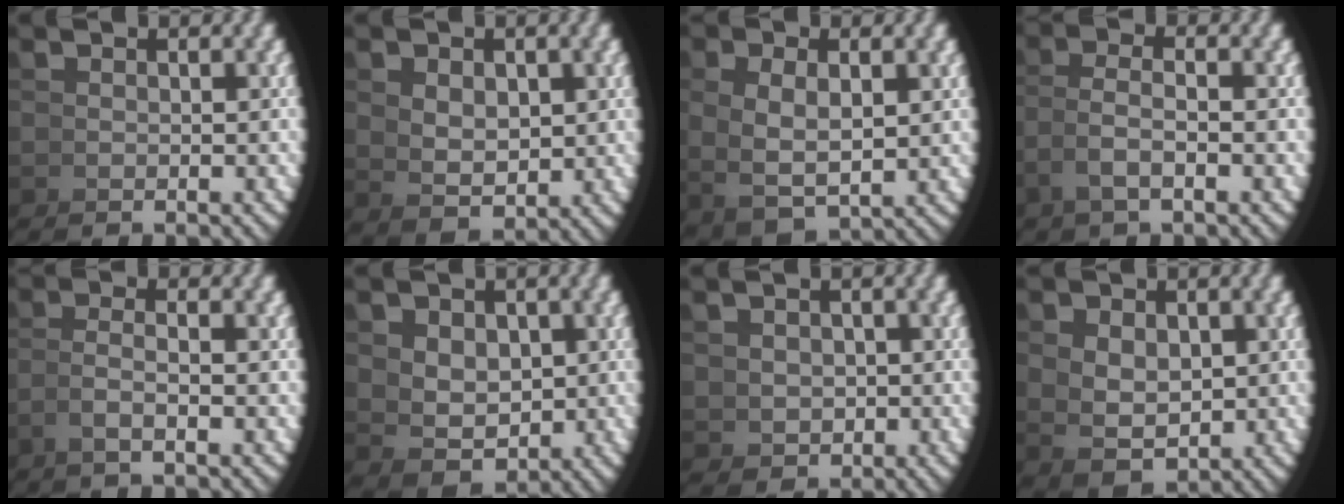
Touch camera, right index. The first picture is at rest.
{"total": 2.3, "force": [0.8, 1.1, 1.8], "torque": [-0.029, -0.012, 0.036]}
{"total": 4.3, "force": [0.9, 2.7, 3.2], "torque": [-0.070, -0.003, 0.026]}
{"total": 2.2, "force": [-0.3, 0.1, 2.1], "torque": [-0.050, -0.003, 0.002]}
{"total": 1.9, "force": [-0.5, -0.6, 1.7], "torque": [-0.037, -0.001, -0.005]}
{"total": 3.9, "force": [0.6, 2.9, 2.6], "torque": [-0.047, -0.016, 0.027]}
{"total": 1.7, "force": [0.5, 1.5, 0.8], "torque": [0.000, -0.002, 0.021]}
{"total": 3.4, "force": [0.5, 2.3, 2.5], "torque": [-0.047, -0.014, 0.027]}